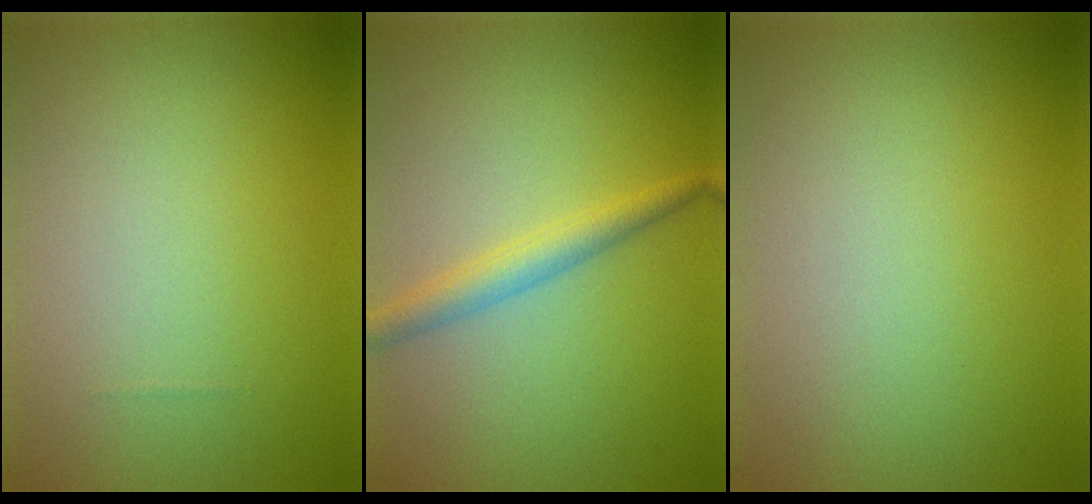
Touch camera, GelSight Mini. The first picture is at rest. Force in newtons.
{"total": 2.5, "press": 2.5, "slide": 0.1}
{"total": 0.0}